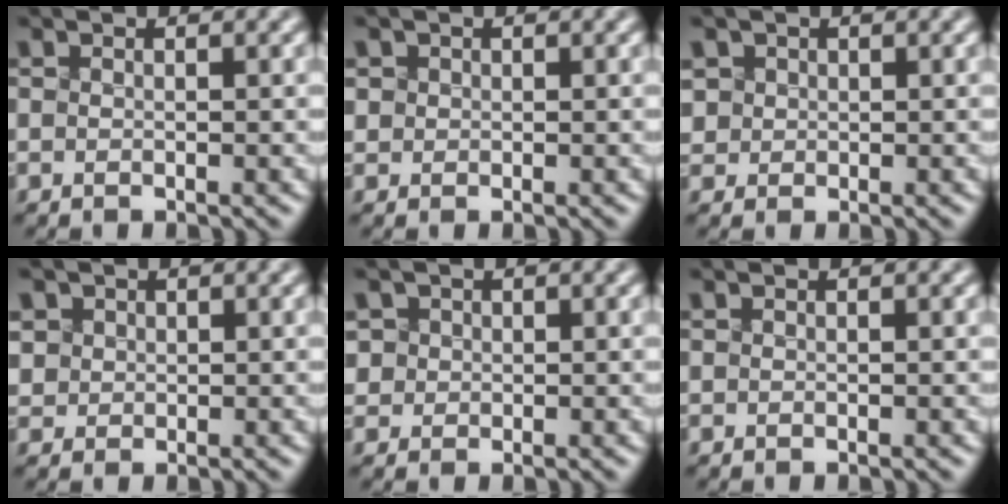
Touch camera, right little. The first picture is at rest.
{"total": 1.7, "force": [0.7, 1.5, 0.5], "torque": [-0.013, 0.009, 0.021]}
{"total": 2.5, "force": [0.9, 2.2, 0.7], "torque": [-0.022, 0.011, 0.025]}
{"total": 3.0, "force": [1.2, 2.5, 0.9], "torque": [-0.032, 0.012, 0.029]}
{"total": 2.7, "force": [0.9, 2.4, 0.8], "torque": [-0.016, 0.014, 0.021]}
{"total": 0.0}